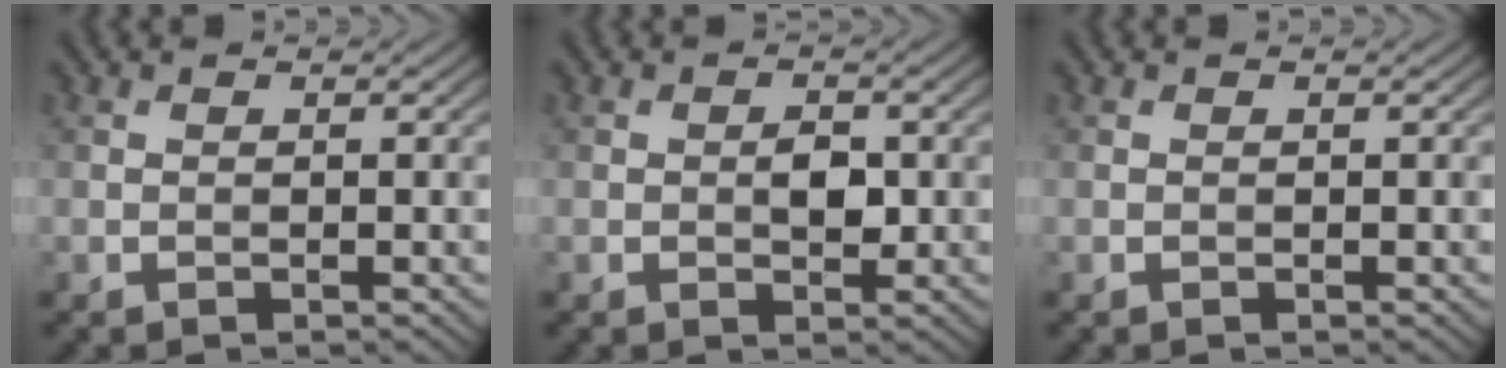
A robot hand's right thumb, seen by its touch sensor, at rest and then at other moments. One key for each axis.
{"total": 2.4, "fx": -0.1, "fy": 1.4, "fz": 1.9, "tx": -0.030, "ty": -0.002, "tz": -0.003}
{"total": 0.0}